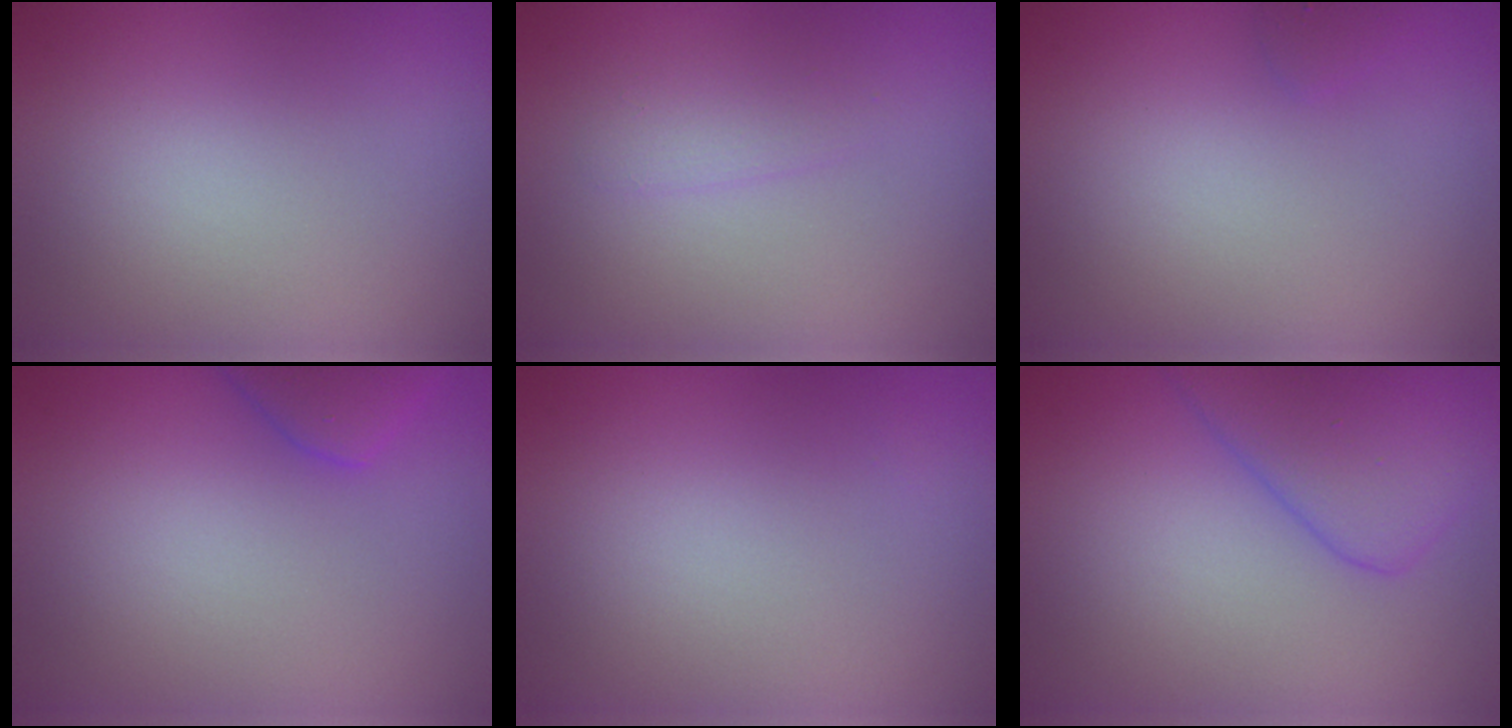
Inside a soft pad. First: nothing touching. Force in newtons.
{"total": 1.2, "press": 1.2, "slide": 0.1}
{"total": 0.6, "press": 0.6, "slide": 0.1}
{"total": 2.5, "press": 2.5, "slide": 0.4}
{"total": 0.0}
{"total": 4.9, "press": 4.9, "slide": 0.4}